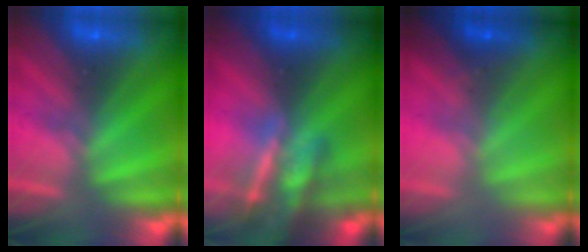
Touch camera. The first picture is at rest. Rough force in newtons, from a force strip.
{"total": 4.9}
{"total": 1.5}